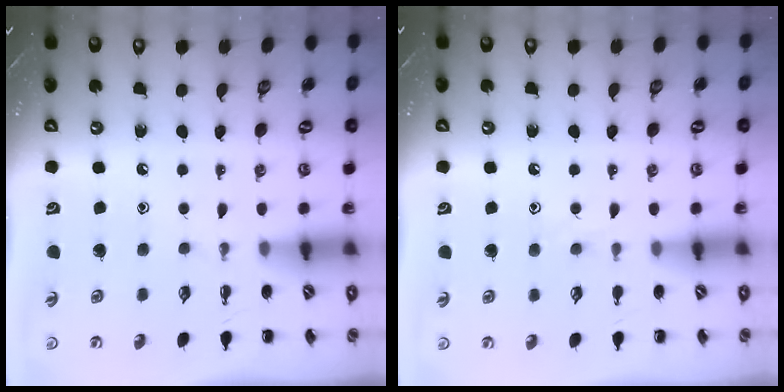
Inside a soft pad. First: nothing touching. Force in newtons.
{"total": 5.2, "press": 5.2, "slide": 0.9}